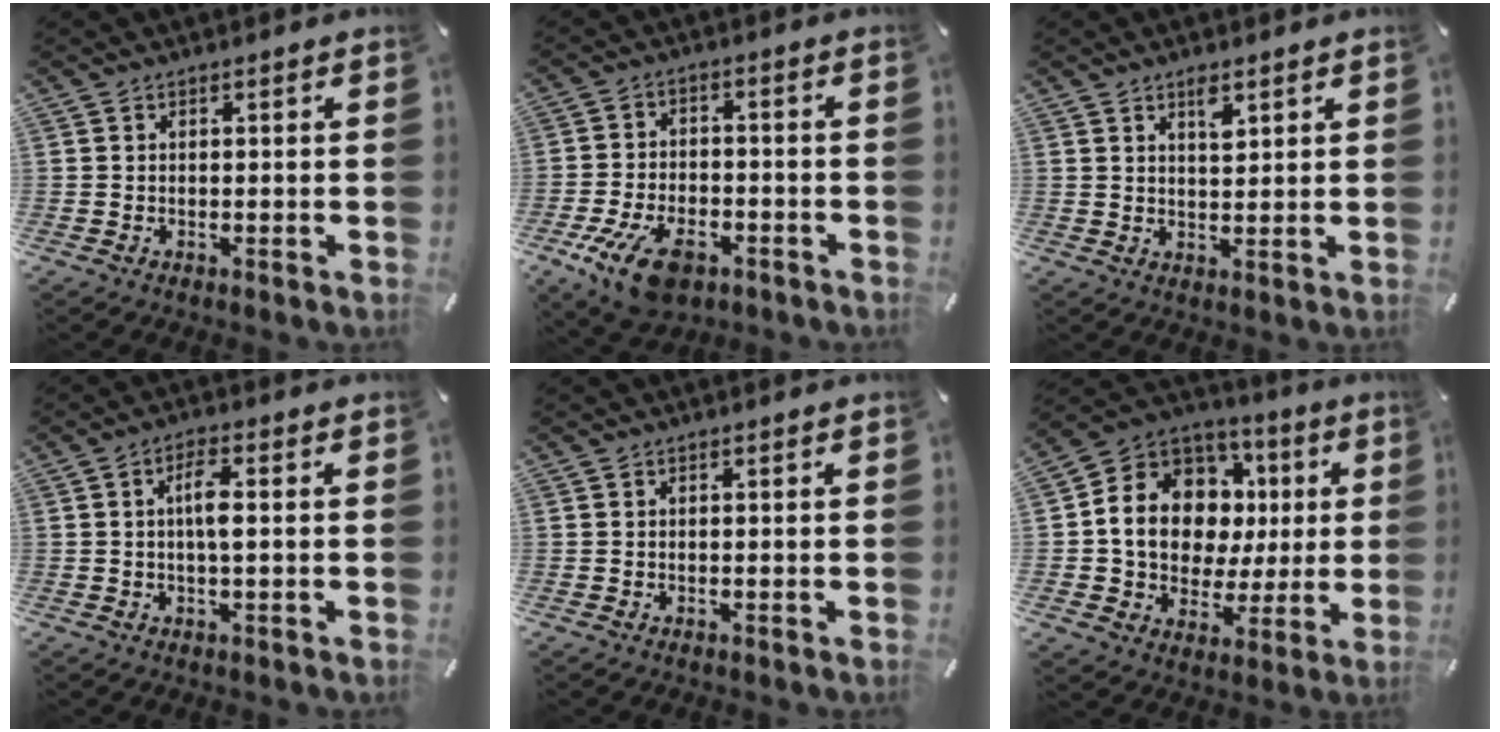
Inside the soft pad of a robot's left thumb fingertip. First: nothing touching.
{"total": 11.0, "force": [-5.9, 6.2, 6.9], "torque": [-0.141, 0.025, -0.104]}
{"total": 3.6, "force": [2.3, 1.5, 2.4], "torque": [-0.028, -0.009, 0.035]}
{"total": 5.0, "force": [0.2, 1.2, 4.9], "torque": [-0.094, 0.004, 0.001]}
{"total": 0.0}
{"total": 14.3, "force": [1.8, 12.3, 7.2], "torque": [-0.139, -0.012, 0.045]}